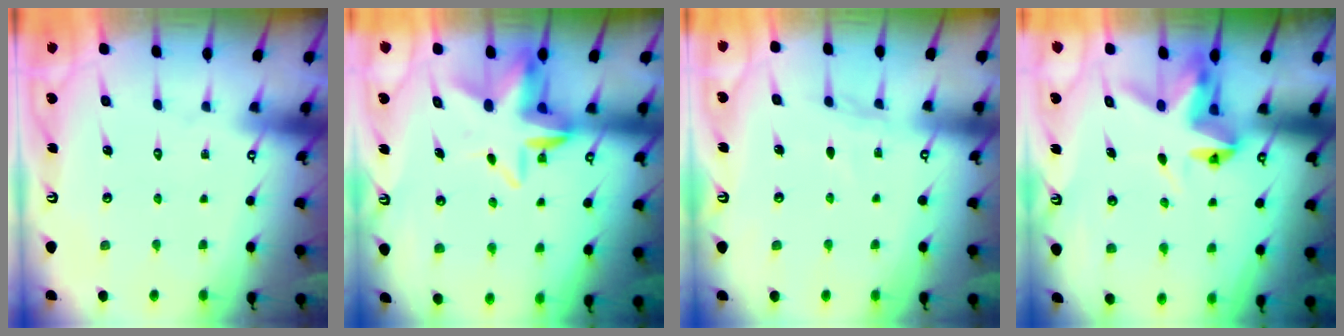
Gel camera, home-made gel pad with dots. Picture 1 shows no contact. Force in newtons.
{"total": 7.8, "press": 7.6, "slide": 1.7}
{"total": 5.4, "press": 5.4, "slide": 0.6}
{"total": 5.3, "press": 5.3, "slide": 0.2}